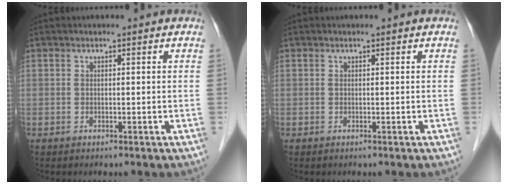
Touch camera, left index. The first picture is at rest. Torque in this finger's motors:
{"motor_torque": [0.07, 0.00, 0.02, 0.01]}